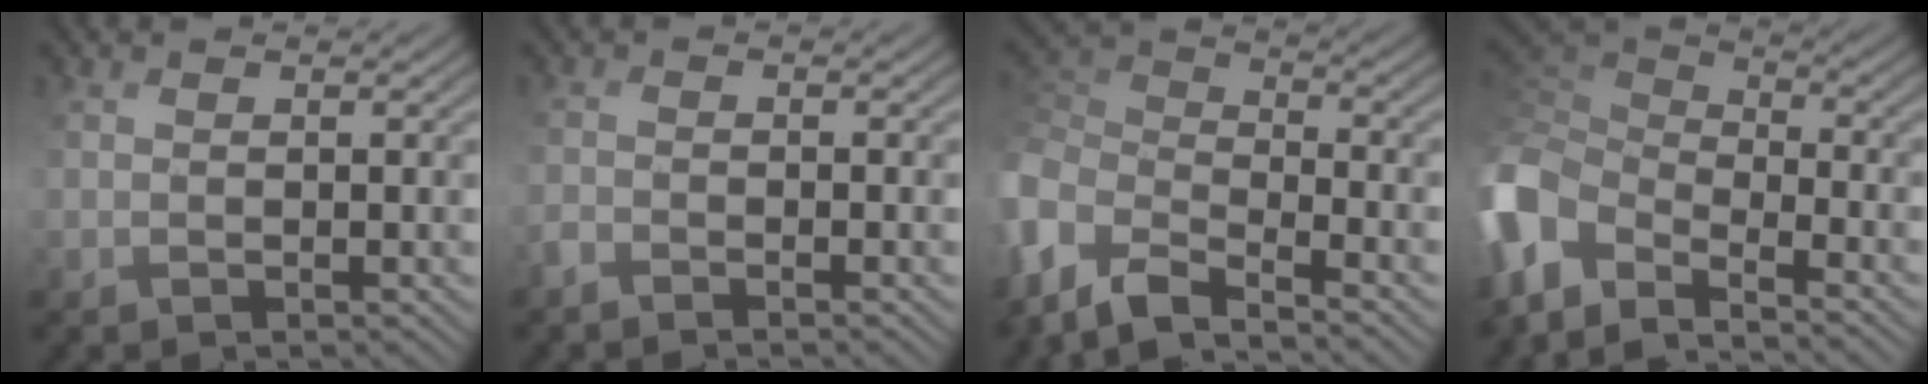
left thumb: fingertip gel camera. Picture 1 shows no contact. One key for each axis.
{"total": 1.4, "fx": -1.3, "fy": 0.2, "fz": 0.5, "tx": -0.013, "ty": -0.004, "tz": -0.034}
{"total": 7.6, "fx": -5.3, "fy": 3.1, "fz": 4.6, "tx": -0.111, "ty": -0.010, "tz": -0.121}
{"total": 9.6, "fx": -5.6, "fy": 5.3, "fz": 5.7, "tx": -0.153, "ty": -0.004, "tz": -0.121}